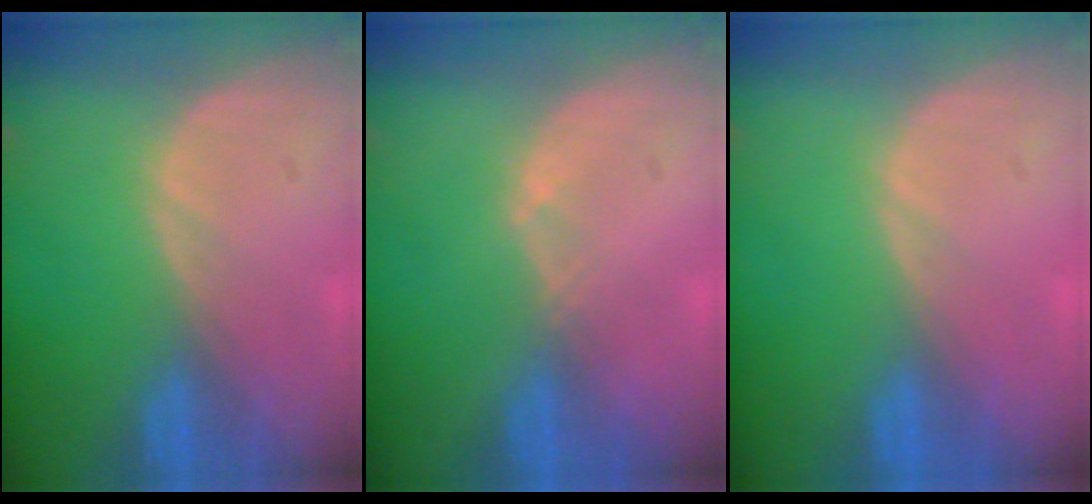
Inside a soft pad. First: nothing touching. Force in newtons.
{"total": 0.6, "press": 0.5, "slide": 0.3}
{"total": 0.0}